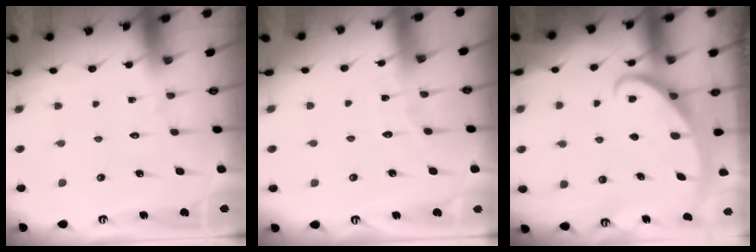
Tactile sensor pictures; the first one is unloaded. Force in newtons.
{"total": 2.5, "press": 2.5, "slide": 0.4}
{"total": 2.6, "press": 2.6, "slide": 0.4}